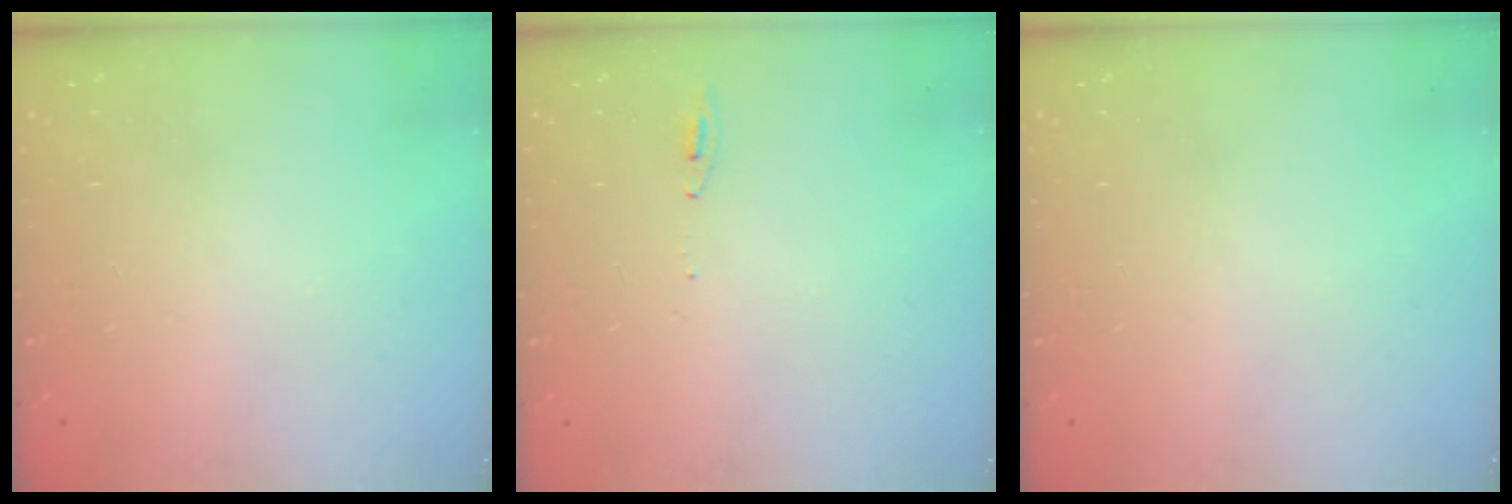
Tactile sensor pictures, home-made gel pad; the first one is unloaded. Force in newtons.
{"total": 4.8, "press": 4.6, "slide": 1.6}
{"total": 15.1, "press": 2.1, "slide": 14.9}